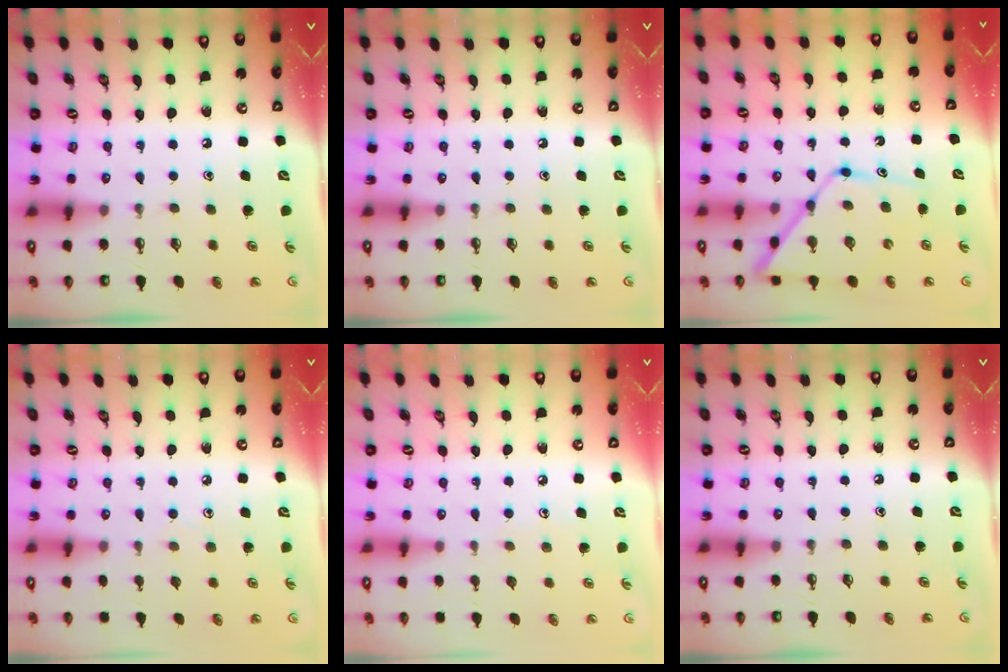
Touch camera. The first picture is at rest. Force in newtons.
{"total": 0.0}
{"total": 12.3, "press": 12.2, "slide": 1.0}
{"total": 4.6, "press": 4.5, "slide": 0.5}
{"total": 3.9, "press": 3.8, "slide": 0.4}
{"total": 0.0}